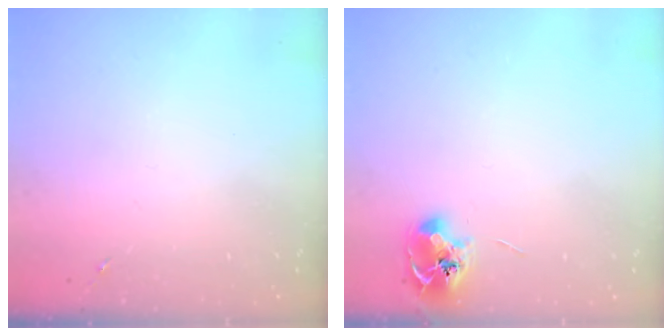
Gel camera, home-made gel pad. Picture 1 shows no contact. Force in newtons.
{"total": 9.0, "press": 8.9, "slide": 0.8}